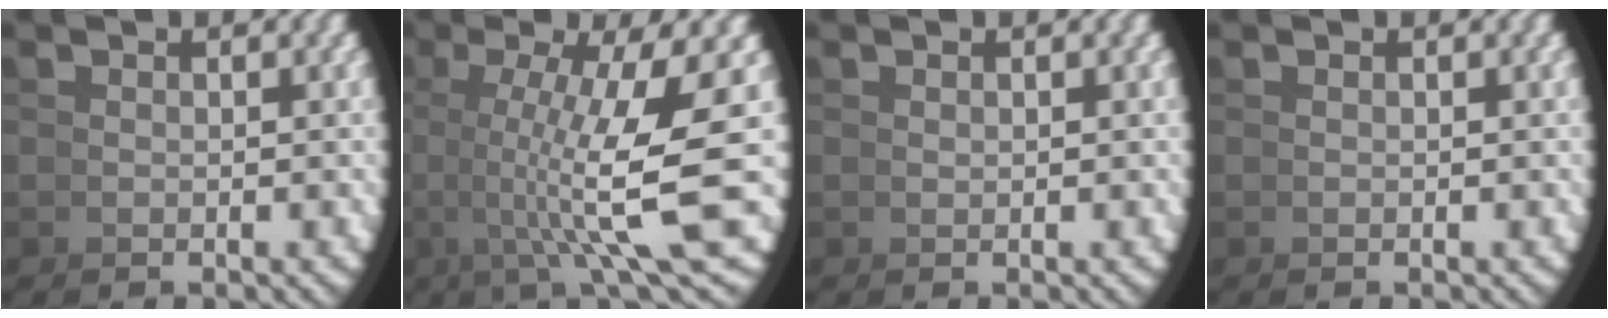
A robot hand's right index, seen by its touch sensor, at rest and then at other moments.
{"total": 9.7, "force": [1.2, 2.7, 9.3], "torque": [-0.133, -0.006, 0.028]}
{"total": 0.5, "force": [0.4, -0.3, -0.2], "torque": [-0.002, -0.004, 0.013]}
{"total": 0.0}